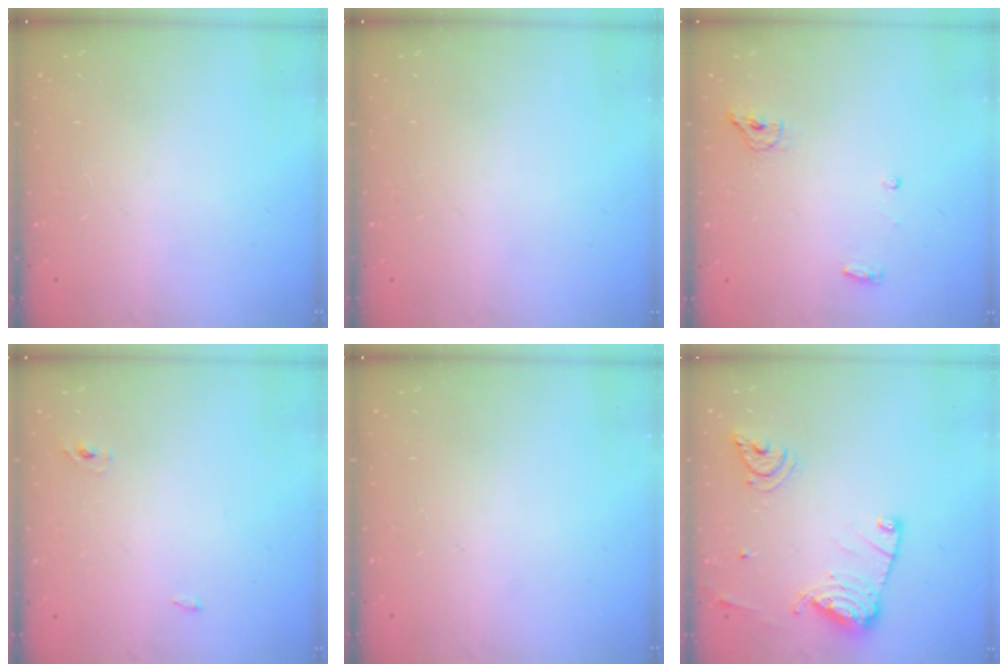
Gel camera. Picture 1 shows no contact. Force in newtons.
{"total": 0.0}
{"total": 4.4, "press": 4.3, "slide": 1.1}
{"total": 2.4, "press": 2.2, "slide": 1.0}
{"total": 0.0}
{"total": 14.5, "press": 14.5, "slide": 1.3}